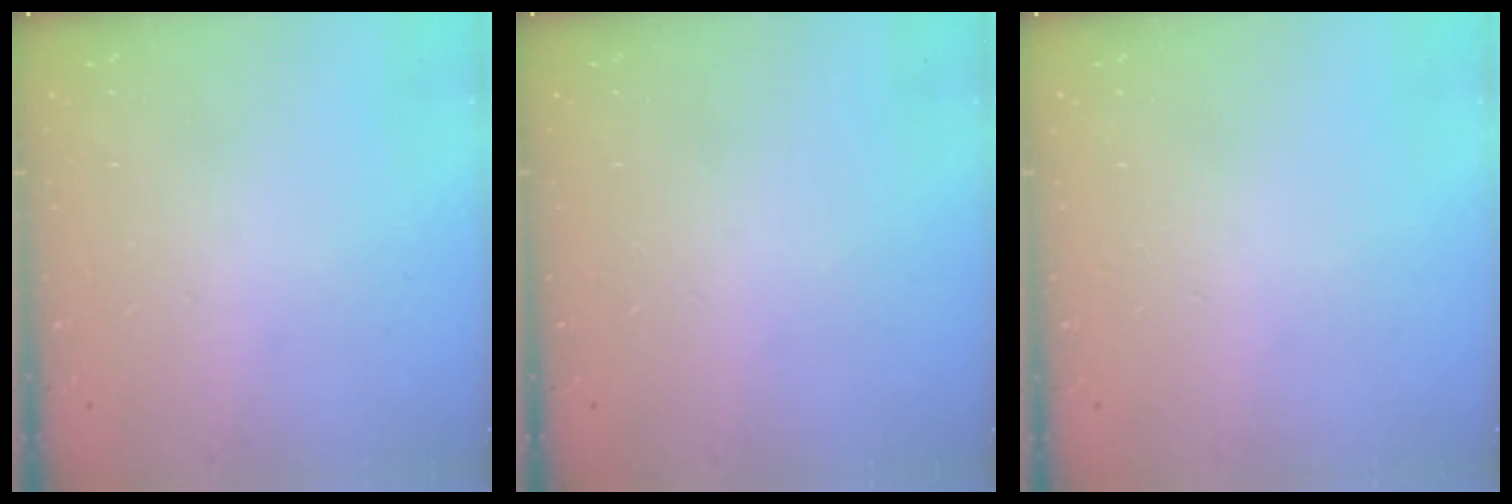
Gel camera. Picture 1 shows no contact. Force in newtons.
{"total": 0.0}
{"total": 0.0}